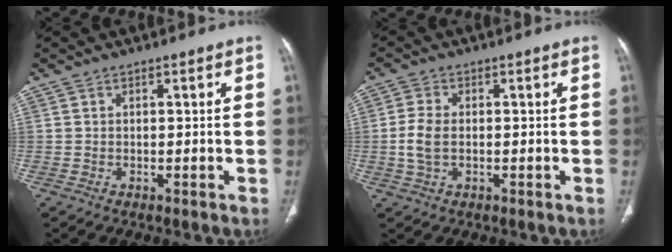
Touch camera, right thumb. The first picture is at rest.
{"total": 5.1, "force": [-0.3, 3.1, 4.0], "torque": [-0.088, 0.007, -0.007]}